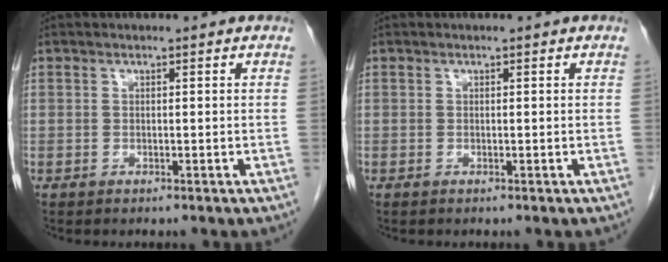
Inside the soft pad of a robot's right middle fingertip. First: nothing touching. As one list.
[{"total": 0.0}]